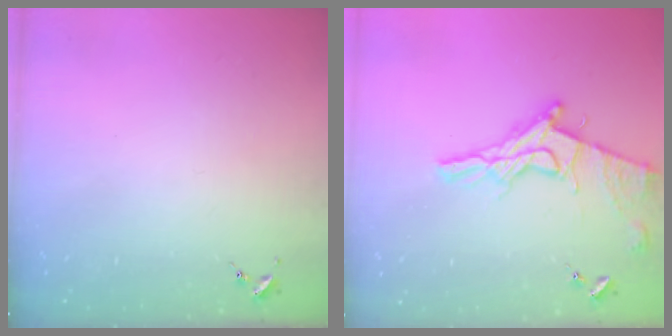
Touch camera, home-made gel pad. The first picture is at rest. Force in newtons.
{"total": 15.6, "press": 15.5, "slide": 1.6}